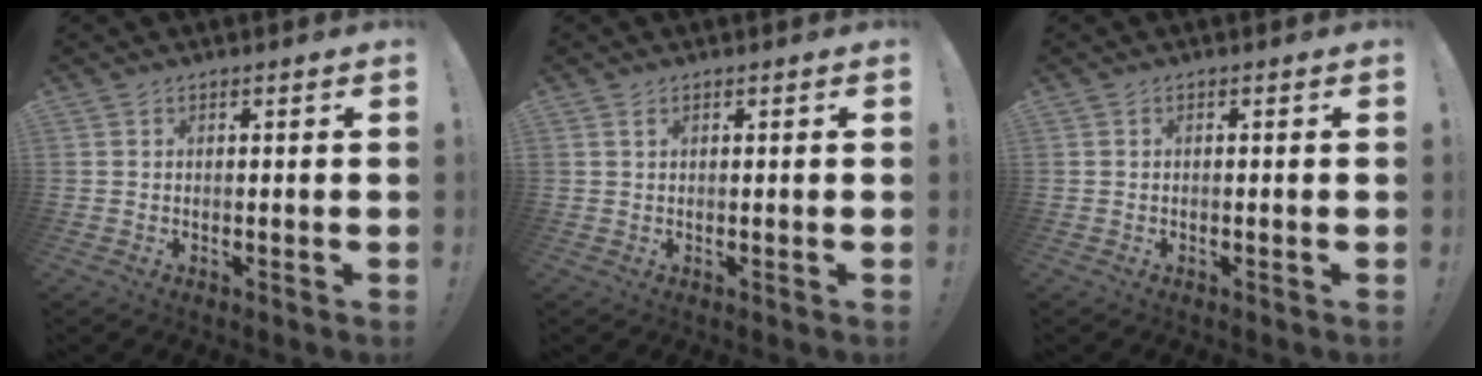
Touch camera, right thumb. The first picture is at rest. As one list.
[{"total": 1.0, "force": [0.4, -0.1, 0.9], "torque": [-0.024, 0.003, 0.008]}, {"total": 0.0}]